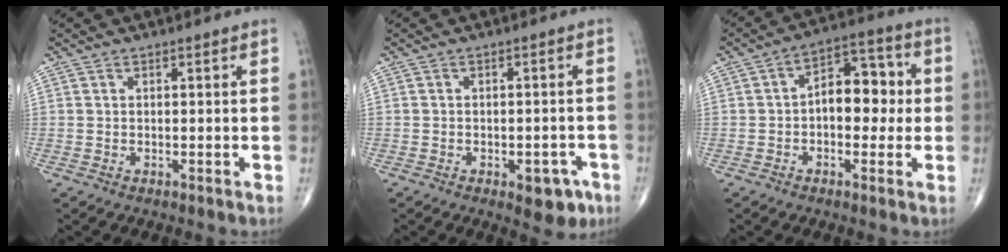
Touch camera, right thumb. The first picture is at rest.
{"total": 5.9, "force": [-2.9, 3.1, 4.2], "torque": [-0.027, 0.015, -0.031]}
{"total": 10.2, "force": [-0.1, 6.3, 8.0], "torque": [-0.081, 0.031, -0.012]}